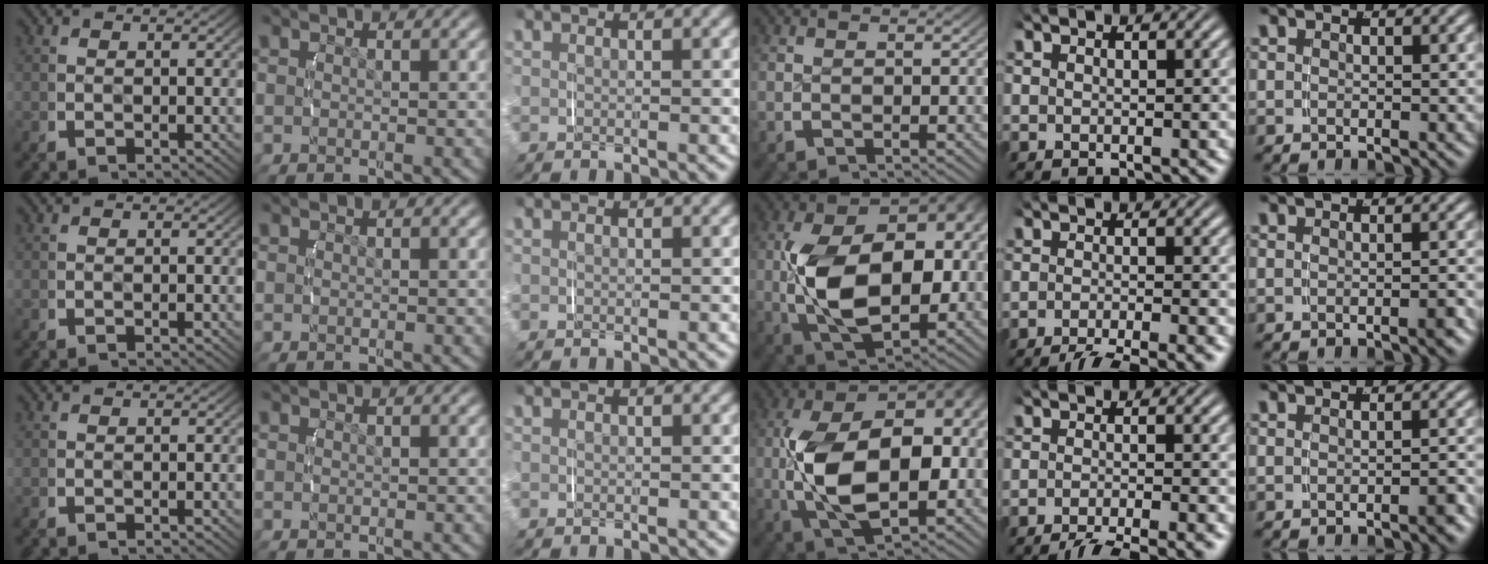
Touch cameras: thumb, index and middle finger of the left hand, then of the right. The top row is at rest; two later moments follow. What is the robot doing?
{"motion": "lift_and_place", "object": "ethernet cable"}